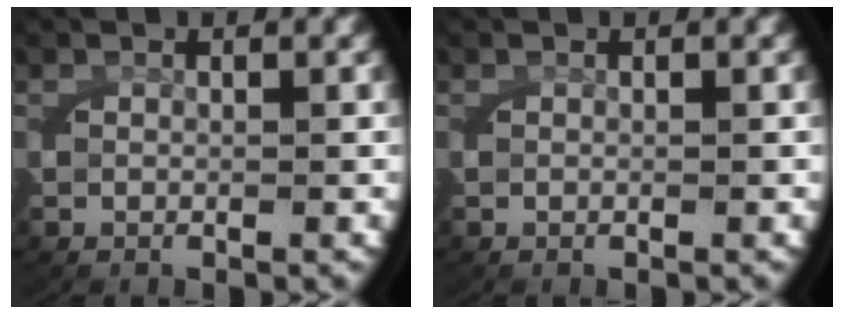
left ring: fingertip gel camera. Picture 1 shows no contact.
{"total": 0.0}